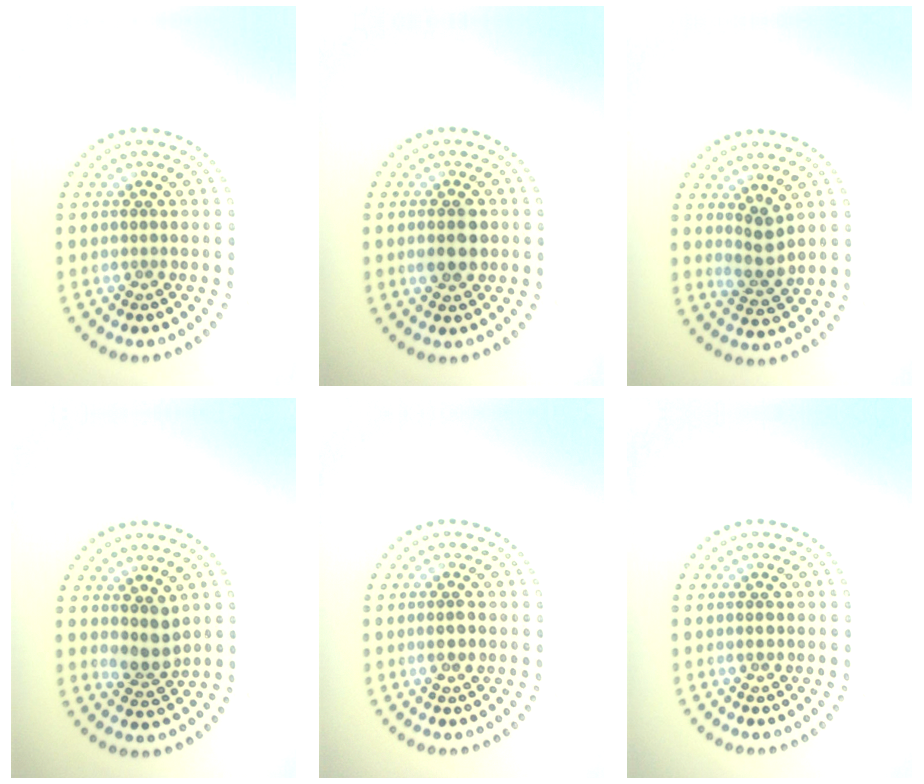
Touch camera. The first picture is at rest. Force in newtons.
{"total": 3.0, "press": 3.0, "slide": 0.1}
{"total": 2.3, "press": 2.0, "slide": 1.1}
{"total": 2.4, "press": 1.9, "slide": 1.5}
{"total": 1.2, "press": 1.2, "slide": 0.2}
{"total": 1.0, "press": 1.0, "slide": 0.2}